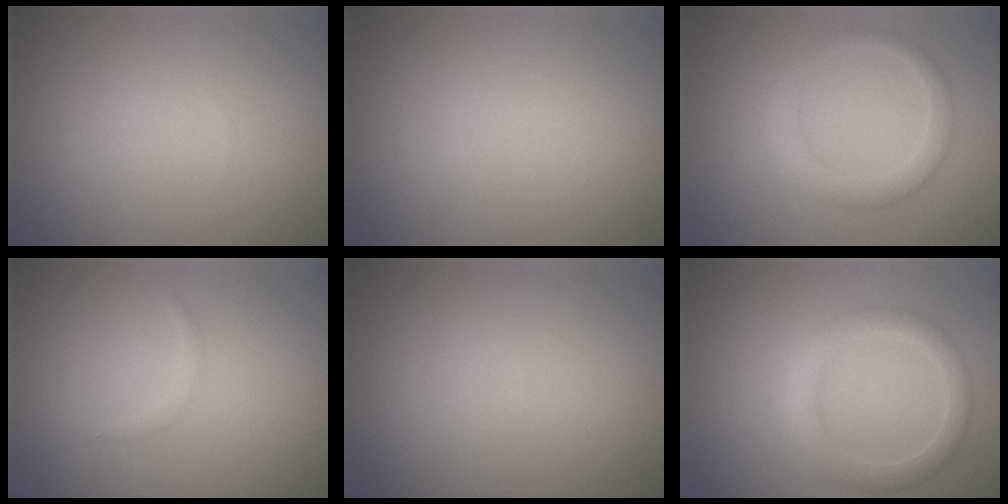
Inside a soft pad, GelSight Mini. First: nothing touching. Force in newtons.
{"total": 0.0}
{"total": 2.4, "press": 2.4, "slide": 0.2}
{"total": 0.7, "press": 0.7, "slide": 0.1}
{"total": 0.0}
{"total": 2.9, "press": 2.9, "slide": 0.1}